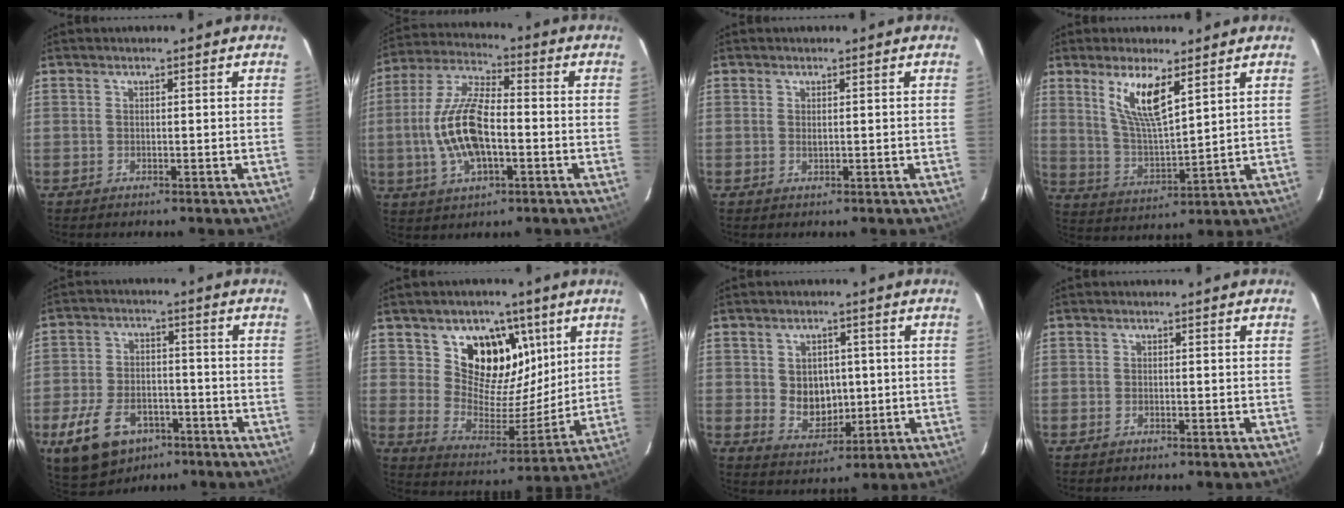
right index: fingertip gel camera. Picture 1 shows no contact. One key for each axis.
{"total": 14.6, "fx": -2.4, "fy": 6.2, "fz": 13.1, "tx": -0.275, "ty": 0.005, "tz": -0.045}
{"total": 0.7, "fx": 0.2, "fy": 0.3, "fz": 0.6, "tx": -0.011, "ty": 0.001, "tz": 0.004}
{"total": 10.1, "fx": 5.5, "fy": 2.4, "fz": 8.1, "tx": -0.152, "ty": -0.005, "tz": 0.116}
{"total": 14.4, "fx": -8.3, "fy": 8.7, "fz": 8.0, "tx": -0.185, "ty": -0.003, "tz": -0.131}
{"total": 15.4, "fx": 7.6, "fy": 10.9, "fz": 7.6, "tx": -0.138, "ty": -0.008, "tz": 0.140}
{"total": 7.4, "fx": 0.3, "fy": 6.1, "fz": 4.3, "tx": -0.078, "ty": 0.000, "tz": 0.024}
{"total": 1.1, "fx": -0.7, "fy": 0.6, "fz": 0.5, "tx": -0.010, "ty": -0.002, "tz": -0.015}